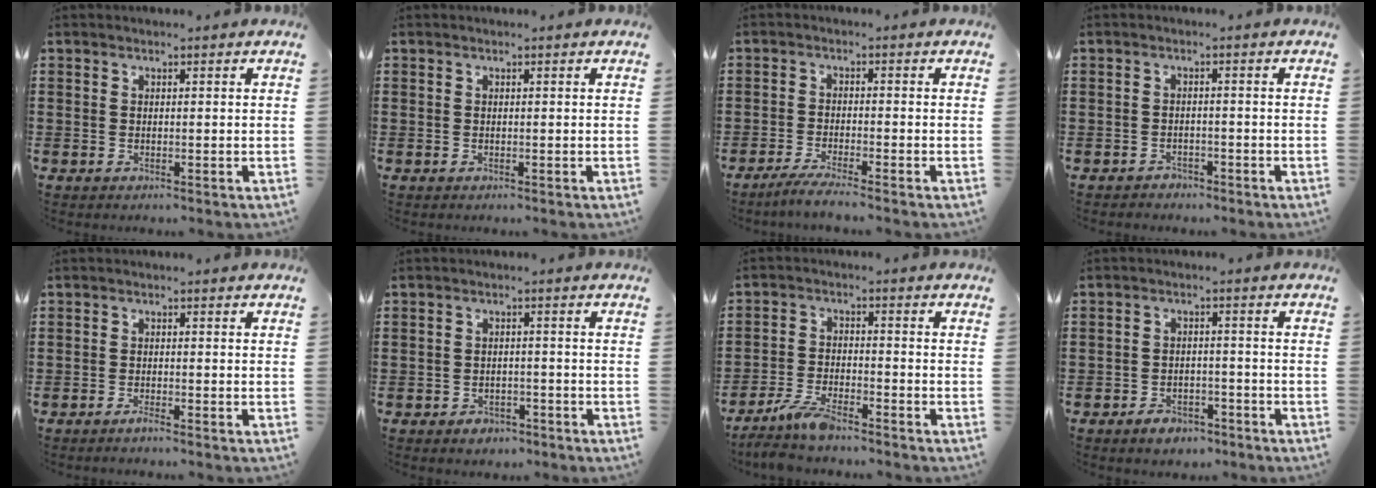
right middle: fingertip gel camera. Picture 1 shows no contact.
{"total": 0.0}
{"total": 2.8, "force": [-2.4, -0.3, 1.3], "torque": [-0.030, -0.004, -0.048]}
{"total": 1.4, "force": [-1.4, 0.5, 0.0], "torque": [-0.005, 0.002, -0.031]}
{"total": 1.2, "force": [-1.0, 0.0, 0.8], "torque": [-0.014, -0.005, -0.018]}
{"total": 1.8, "force": [-1.5, 0.9, 0.2], "torque": [-0.010, 0.000, -0.034]}
{"total": 5.4, "force": [-4.5, 0.8, 2.7], "torque": [-0.072, -0.008, -0.092]}
{"total": 3.0, "force": [-2.7, 1.3, 0.6], "torque": [-0.015, 0.007, -0.054]}